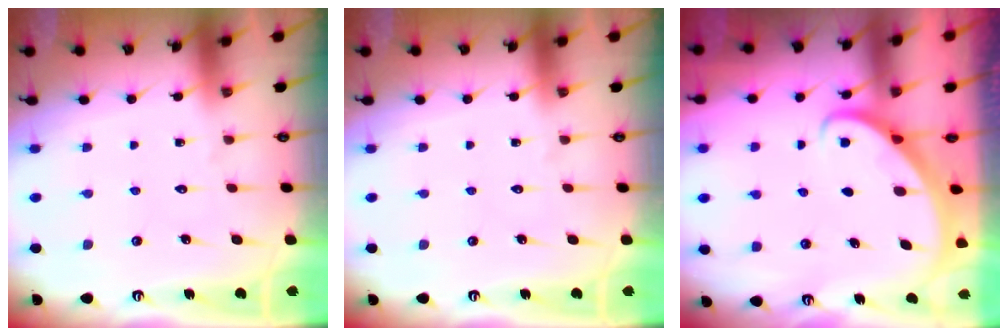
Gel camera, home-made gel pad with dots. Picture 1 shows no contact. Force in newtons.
{"total": 0.0}
{"total": 2.8, "press": 2.8, "slide": 0.2}